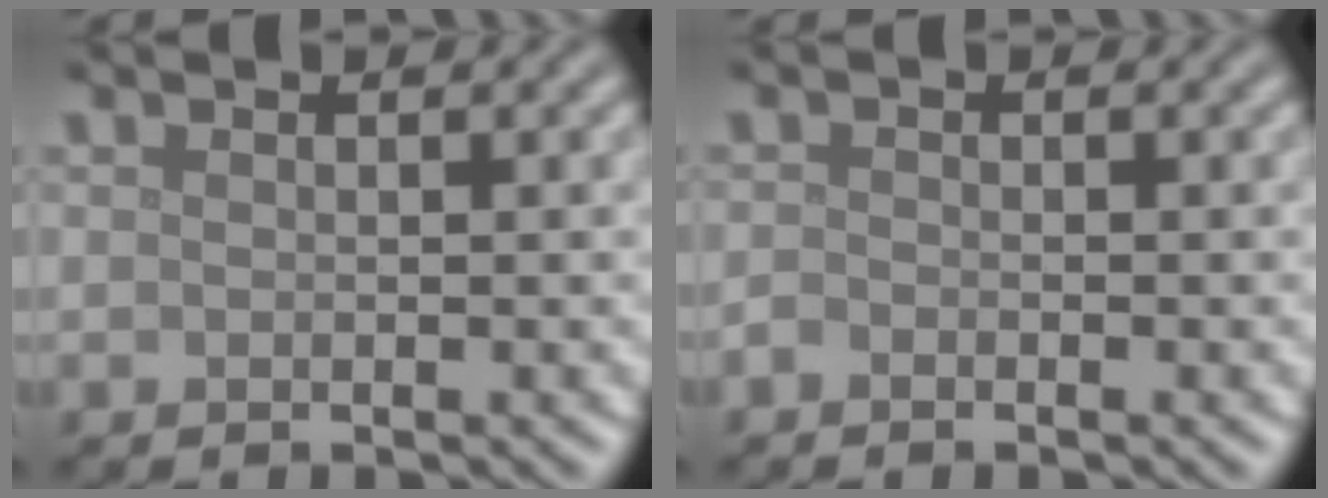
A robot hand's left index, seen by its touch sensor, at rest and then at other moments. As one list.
[{"total": 0.6, "force": [-0.6, 0.3, 0.2], "torque": [-0.002, -0.002, -0.012]}]